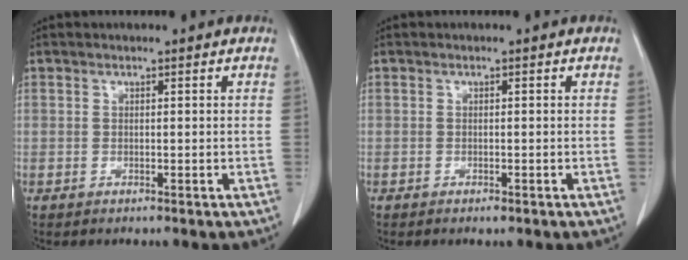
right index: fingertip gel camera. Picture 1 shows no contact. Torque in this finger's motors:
{"motor_torque": [-0.12, -0.03, 0.08, 0.01]}